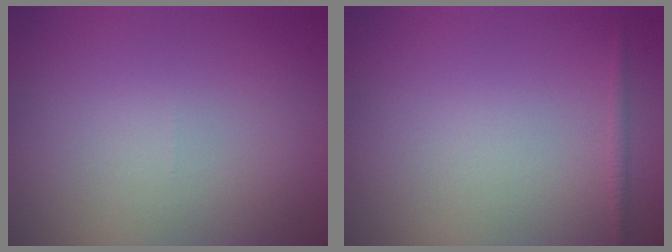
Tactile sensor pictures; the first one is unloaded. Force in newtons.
{"total": 0.5, "press": 0.5, "slide": 0.1}